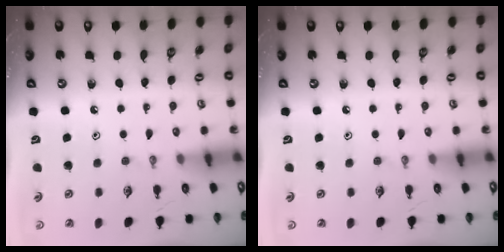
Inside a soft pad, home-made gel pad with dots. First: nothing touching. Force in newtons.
{"total": 0.0}